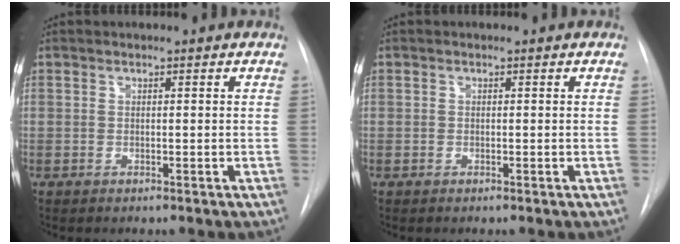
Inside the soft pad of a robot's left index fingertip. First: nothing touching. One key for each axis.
{"total": 0.0}